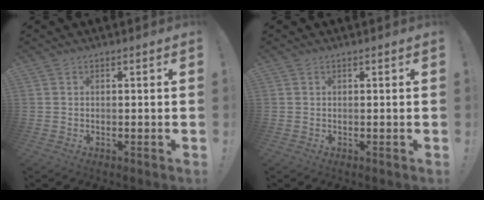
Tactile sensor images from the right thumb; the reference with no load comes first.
{"total": 0.0}